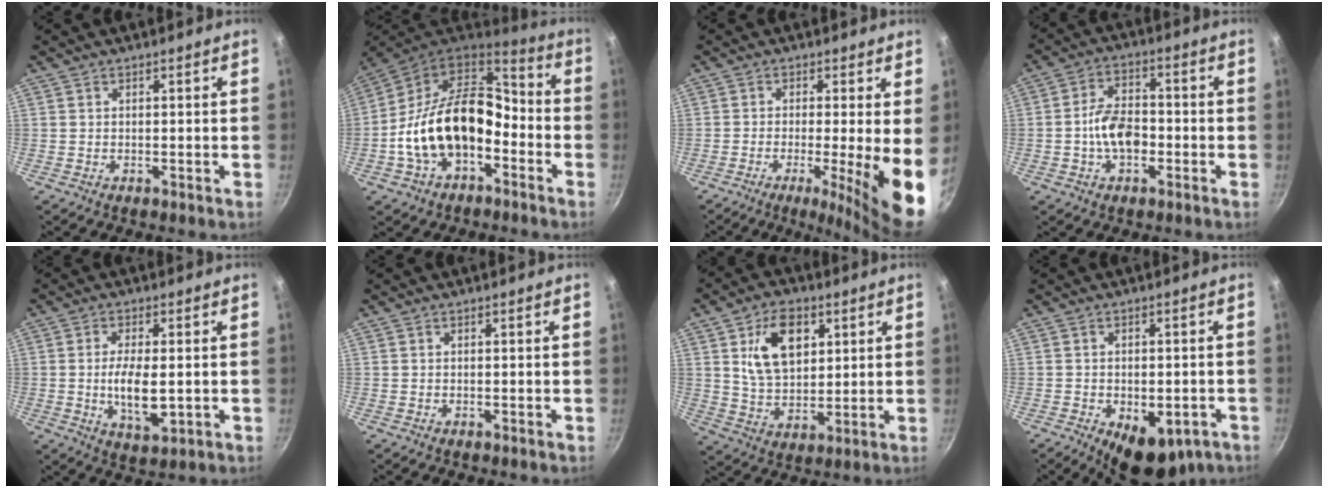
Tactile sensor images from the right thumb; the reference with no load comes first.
{"total": 20.5, "force": [-4.7, 13.1, 15.0], "torque": [-0.244, 0.061, -0.090]}
{"total": 10.5, "force": [-2.0, 1.1, 10.2], "torque": [-0.145, -0.008, -0.032]}
{"total": 8.4, "force": [-1.9, 5.1, 6.4], "torque": [-0.097, 0.026, -0.039]}
{"total": 8.0, "force": [-0.5, 3.1, 7.4], "torque": [-0.139, -0.008, -0.006]}
{"total": 0.0}
{"total": 13.0, "force": [4.5, 8.2, 9.0], "torque": [-0.122, -0.016, 0.082]}
{"total": 10.1, "force": [-4.4, 5.5, 7.3], "torque": [-0.068, 0.008, -0.045]}